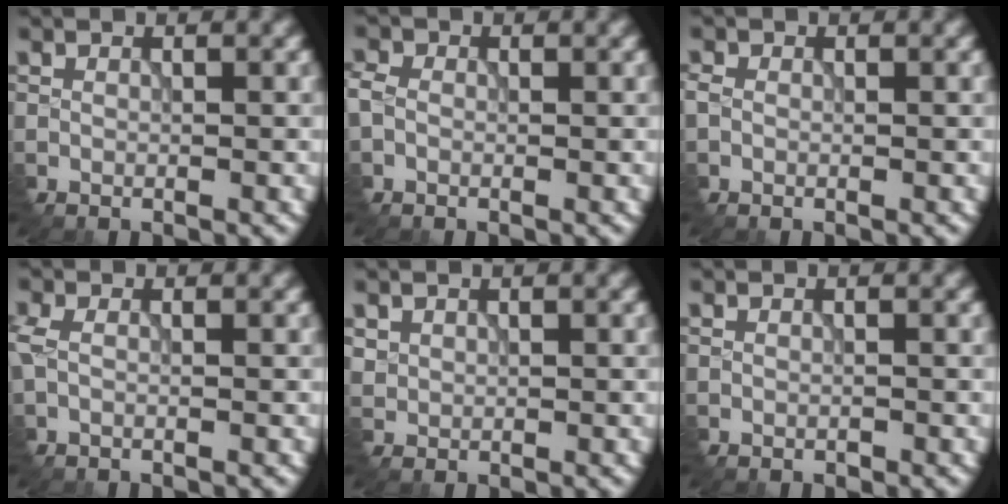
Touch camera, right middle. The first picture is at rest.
{"total": 1.9, "force": [-0.3, 1.6, 1.0], "torque": [-0.024, 0.001, -0.013]}
{"total": 1.2, "force": [-0.2, 1.0, 0.6], "torque": [-0.015, 0.000, -0.007]}
{"total": 2.2, "force": [-0.1, 1.4, 1.8], "torque": [-0.052, 0.001, -0.003]}
{"total": 1.0, "force": [0.6, 0.8, 0.0], "torque": [-0.008, -0.002, 0.018]}
{"total": 0.6, "force": [-0.4, 0.4, 0.3], "torque": [-0.007, -0.004, 0.000]}